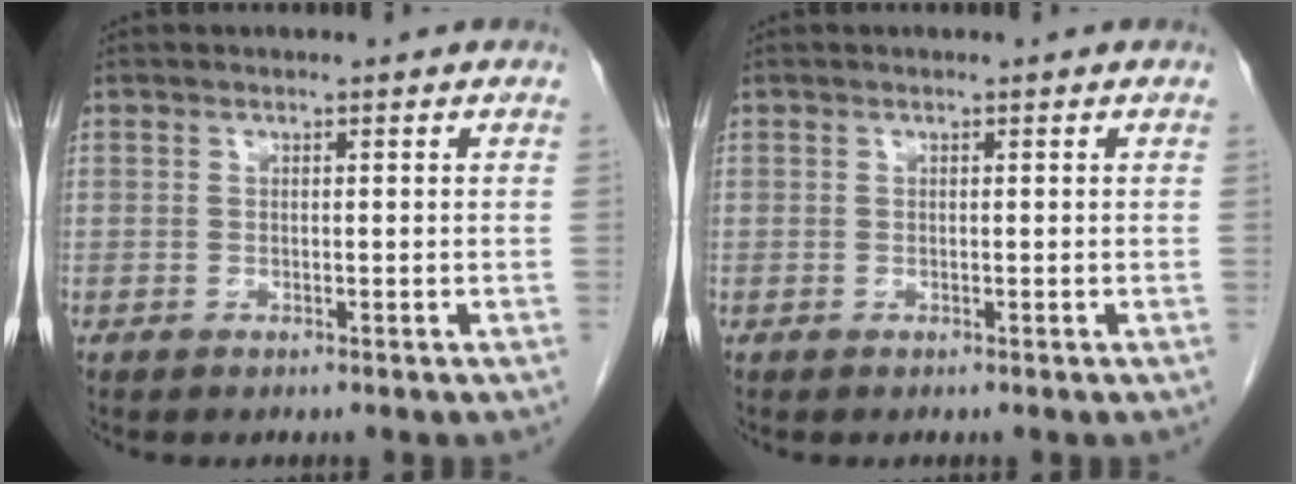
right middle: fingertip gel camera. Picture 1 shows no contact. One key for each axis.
{"total": 0.0}